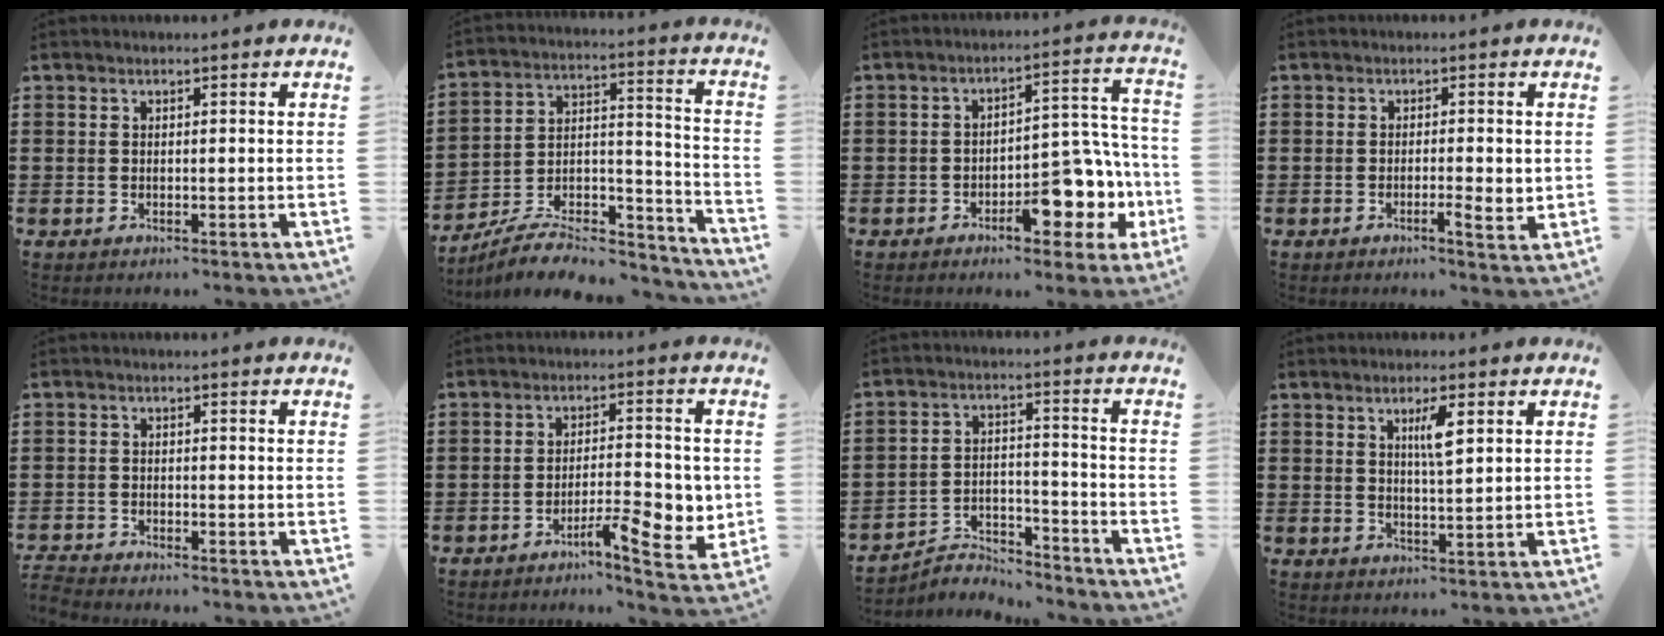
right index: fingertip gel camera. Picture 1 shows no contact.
{"total": 7.9, "force": [-6.6, 2.6, 3.5], "torque": [-0.059, 0.011, -0.126]}
{"total": 9.6, "force": [-4.8, 4.4, 7.0], "torque": [-0.076, 0.002, -0.084]}
{"total": 2.9, "force": [-0.7, 0.6, 2.8], "torque": [-0.046, 0.000, -0.013]}
{"total": 2.1, "force": [-2.1, 0.0, -0.2], "torque": [-0.001, 0.001, -0.046]}
{"total": 7.8, "force": [-3.3, 2.7, 6.6], "torque": [-0.087, 0.000, -0.053]}
{"total": 4.3, "force": [-4.2, 0.8, 0.5], "torque": [-0.014, 0.010, -0.086]}
{"total": 3.8, "force": [1.5, 0.6, 3.5], "torque": [-0.065, 0.002, 0.021]}